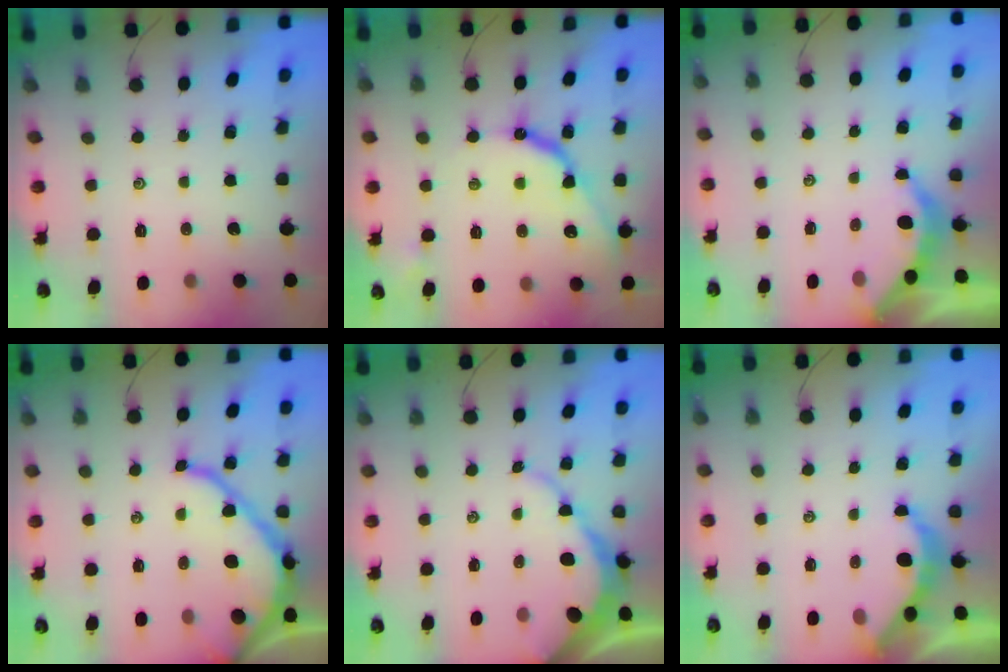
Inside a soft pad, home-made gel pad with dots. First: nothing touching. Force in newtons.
{"total": 12.9, "press": 12.8, "slide": 0.8}
{"total": 3.8, "press": 3.7, "slide": 0.5}
{"total": 12.4, "press": 12.4, "slide": 1.1}
{"total": 8.5, "press": 8.5, "slide": 0.7}
{"total": 4.7, "press": 4.6, "slide": 0.5}